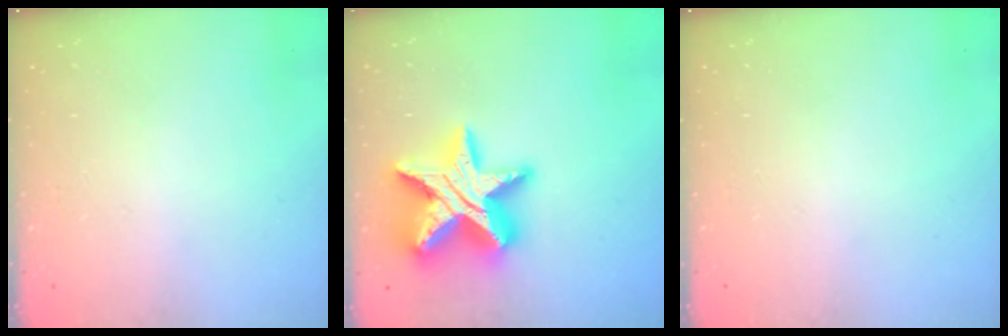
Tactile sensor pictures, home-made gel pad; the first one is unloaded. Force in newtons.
{"total": 25.6, "press": 25.5, "slide": 1.6}
{"total": 0.0}